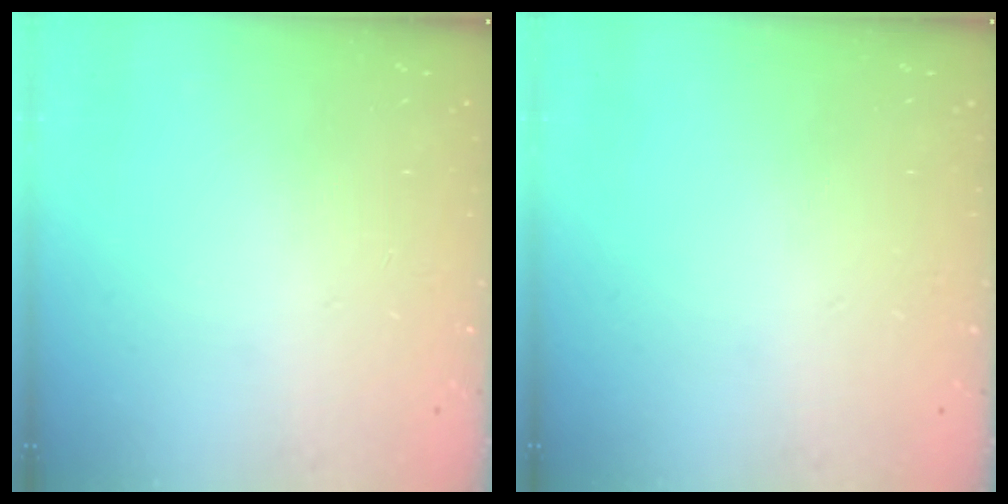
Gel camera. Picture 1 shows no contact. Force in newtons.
{"total": 0.0}